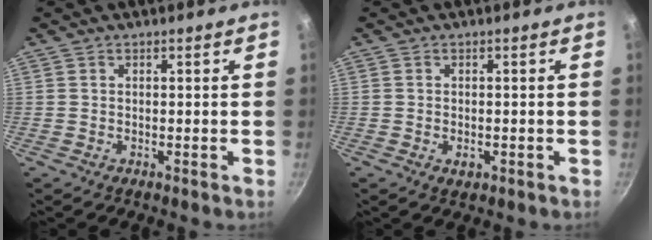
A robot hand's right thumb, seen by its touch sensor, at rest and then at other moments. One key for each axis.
{"total": 1.9, "fx": -0.7, "fy": 1.2, "fz": 1.3, "tx": -0.021, "ty": -0.002, "tz": -0.009}